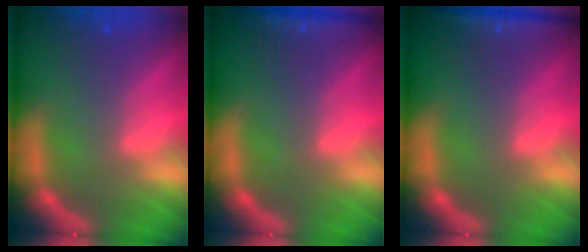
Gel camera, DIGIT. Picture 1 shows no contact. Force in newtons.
{"total": 1.9}
{"total": 2.9}